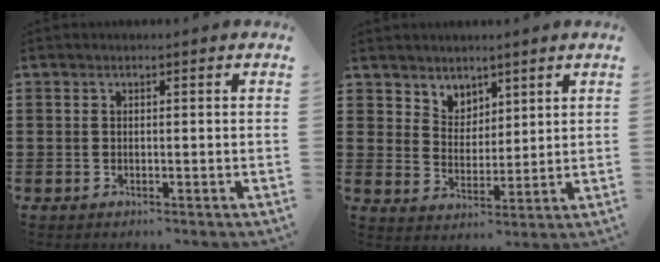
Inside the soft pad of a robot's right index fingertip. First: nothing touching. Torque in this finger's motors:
{"motor_torque": [0.06, -0.05, 0.06, 0.04]}